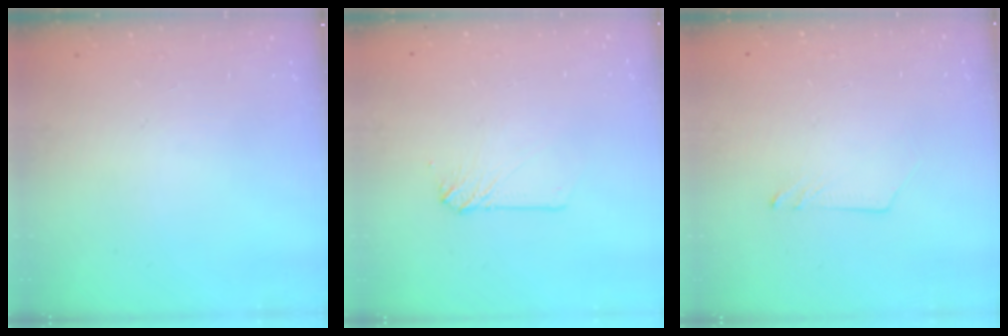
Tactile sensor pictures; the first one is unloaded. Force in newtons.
{"total": 3.9, "press": 3.9, "slide": 0.5}
{"total": 1.2, "press": 1.2, "slide": 0.1}